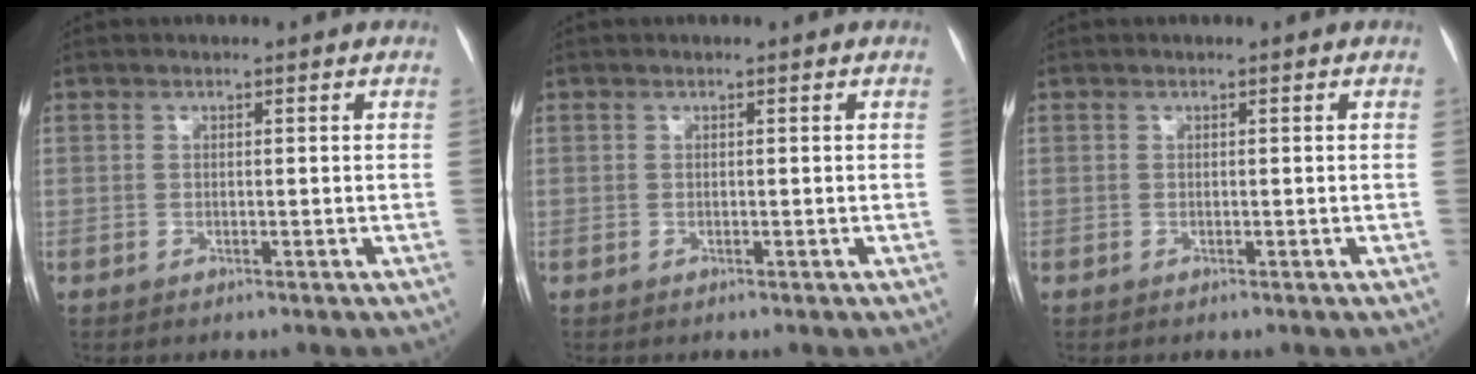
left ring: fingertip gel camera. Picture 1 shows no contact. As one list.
[{"total": 0.0}, {"total": 0.0}]